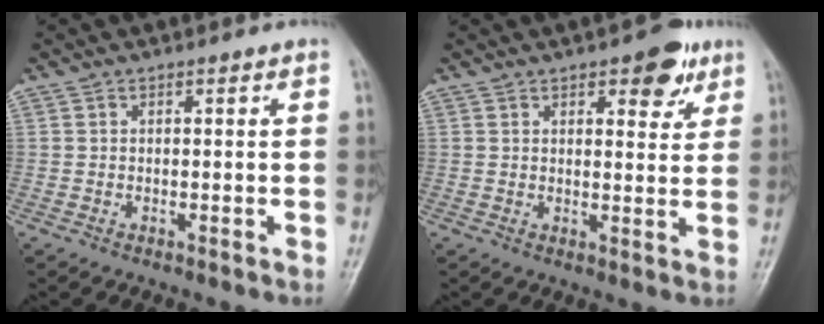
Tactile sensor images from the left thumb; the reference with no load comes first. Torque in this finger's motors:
{"motor_torque": [0.12, -0.03, -0.11, -0.04, 0.09]}